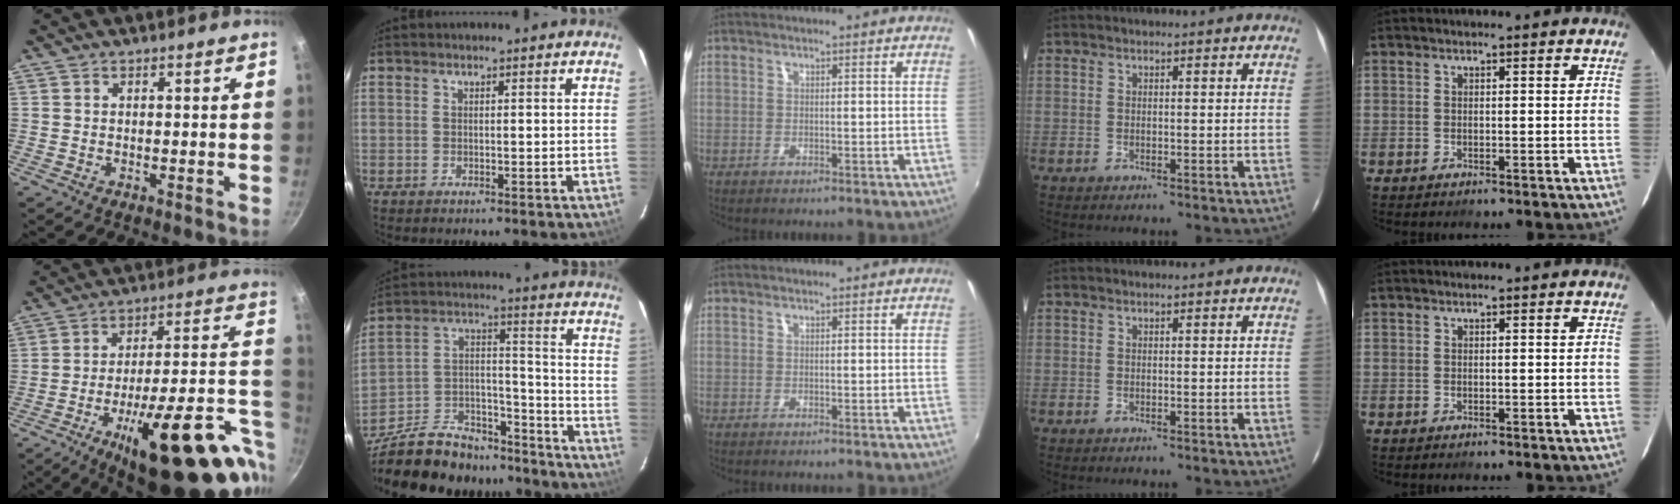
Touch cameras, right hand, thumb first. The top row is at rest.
{"thumb": {"total": 29.0, "force": [-10.4, 9.6, 25.3], "torque": [-0.315, 0.023, -0.142]}, "index": {"total": 26.6, "force": [-21.1, 11.8, 11.3], "torque": [-0.235, 0.034, -0.311]}}